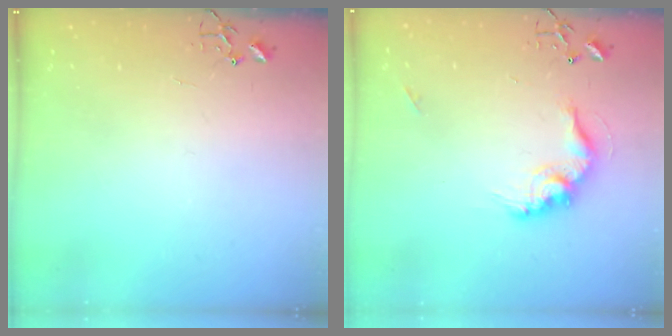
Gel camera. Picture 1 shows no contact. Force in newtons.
{"total": 14.3, "press": 14.2, "slide": 1.4}